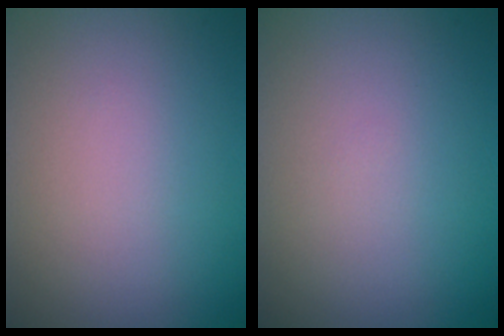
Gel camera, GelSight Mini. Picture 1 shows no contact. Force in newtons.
{"total": 0.0}